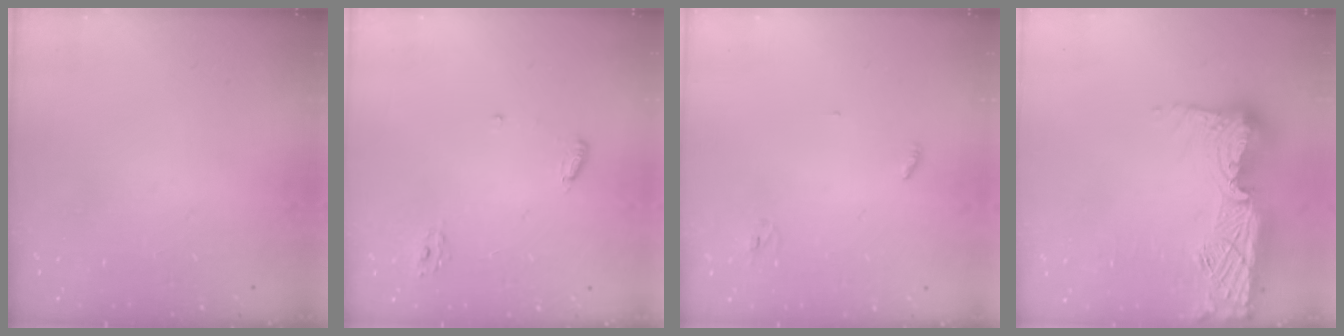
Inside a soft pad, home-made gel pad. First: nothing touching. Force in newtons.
{"total": 4.7, "press": 4.7, "slide": 0.4}
{"total": 2.8, "press": 2.8, "slide": 0.2}
{"total": 21.2, "press": 21.2, "slide": 1.2}